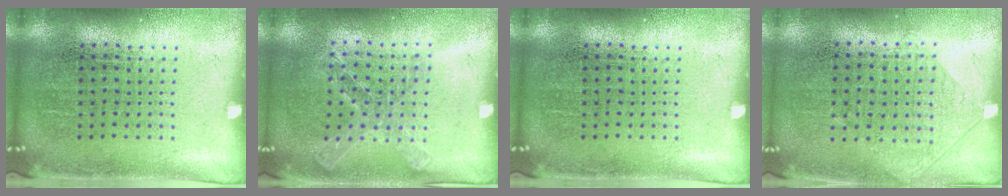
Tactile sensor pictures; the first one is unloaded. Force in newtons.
{"total": 1.3, "press": 1.3, "slide": 0.3}
{"total": 0.0}
{"total": 1.0, "press": 0.9, "slide": 0.4}